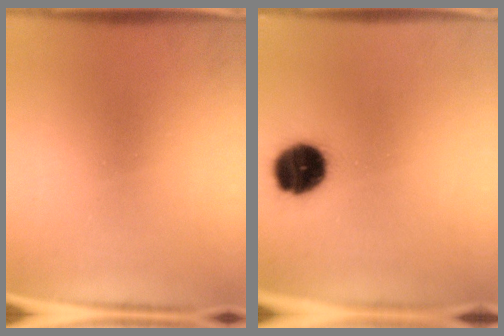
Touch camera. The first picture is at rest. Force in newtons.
{"total": 12.4}